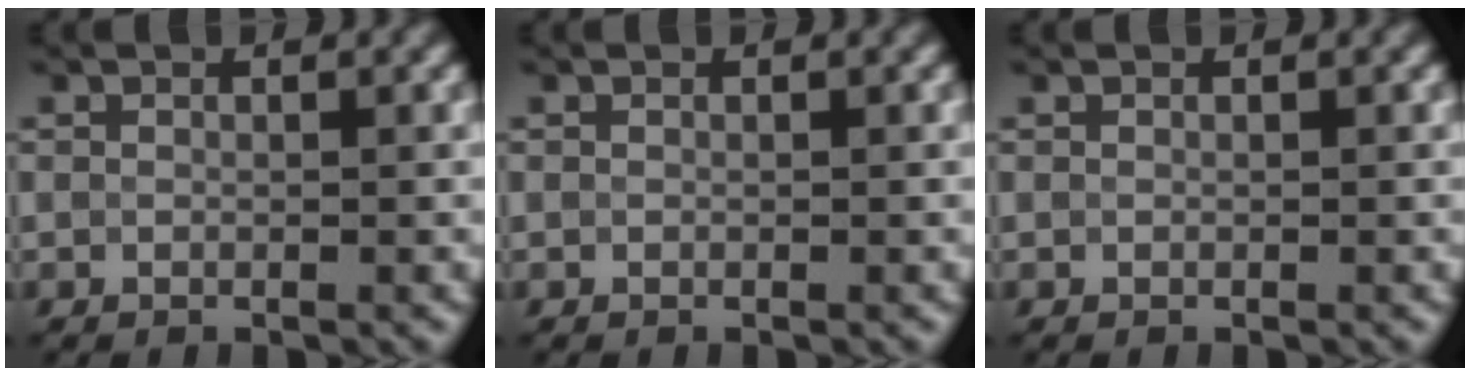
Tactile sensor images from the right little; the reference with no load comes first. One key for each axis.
{"total": 0.0}
{"total": 0.0}